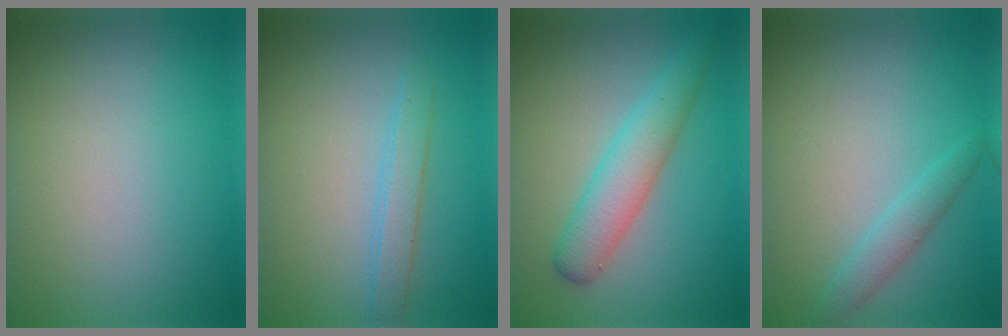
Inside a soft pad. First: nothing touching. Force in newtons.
{"total": 1.9, "press": 1.9, "slide": 0.1}
{"total": 4.0, "press": 4.0, "slide": 0.1}
{"total": 1.9, "press": 1.9, "slide": 0.1}